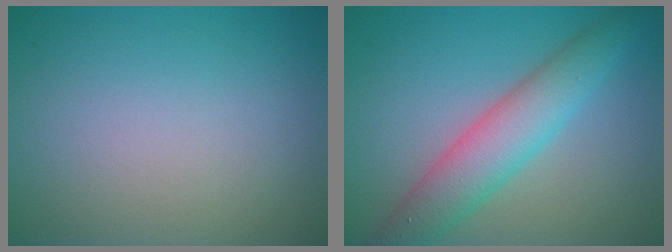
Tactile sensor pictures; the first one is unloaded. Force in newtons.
{"total": 5.6, "press": 5.6, "slide": 0.2}